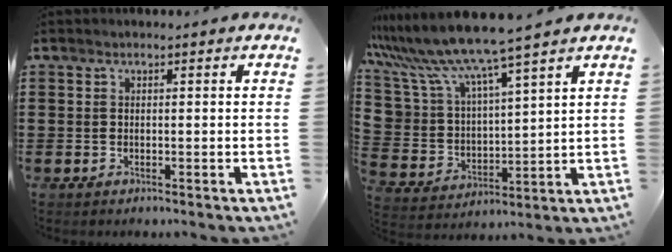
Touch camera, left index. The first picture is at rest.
{"total": 8.8, "force": [7.8, 1.0, 4.0], "torque": [-0.112, -0.048, 0.133]}